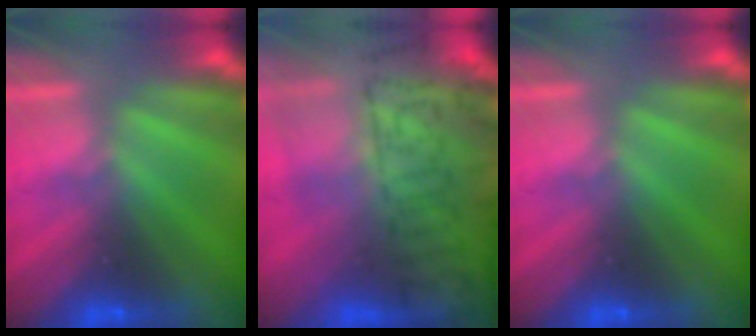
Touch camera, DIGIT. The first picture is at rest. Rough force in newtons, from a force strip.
{"total": 5.8}
{"total": 0.0}